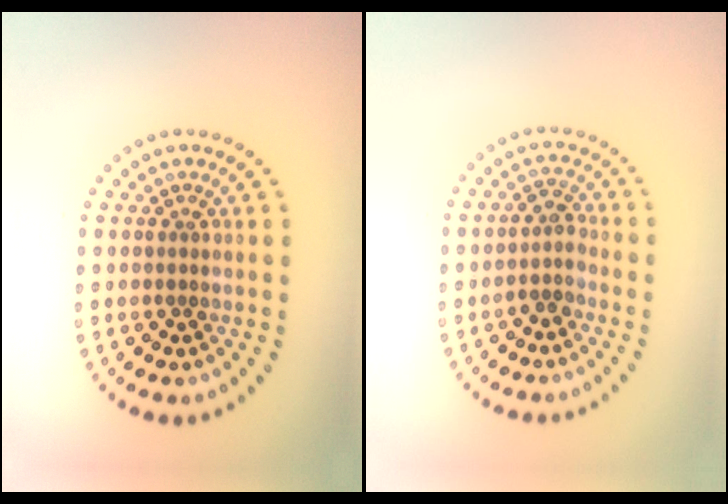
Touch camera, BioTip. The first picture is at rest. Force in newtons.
{"total": 1.9, "press": 1.5, "slide": 1.1}